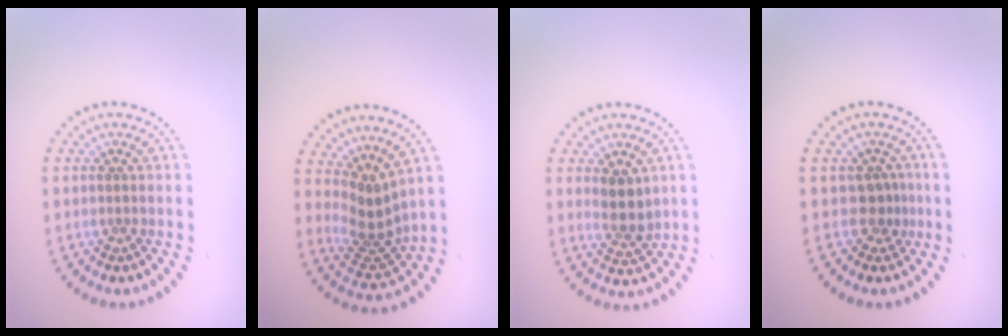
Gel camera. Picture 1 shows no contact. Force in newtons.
{"total": 3.1, "press": 2.2, "slide": 2.2}
{"total": 2.7, "press": 2.4, "slide": 1.2}
{"total": 1.8, "press": 1.3, "slide": 1.2}